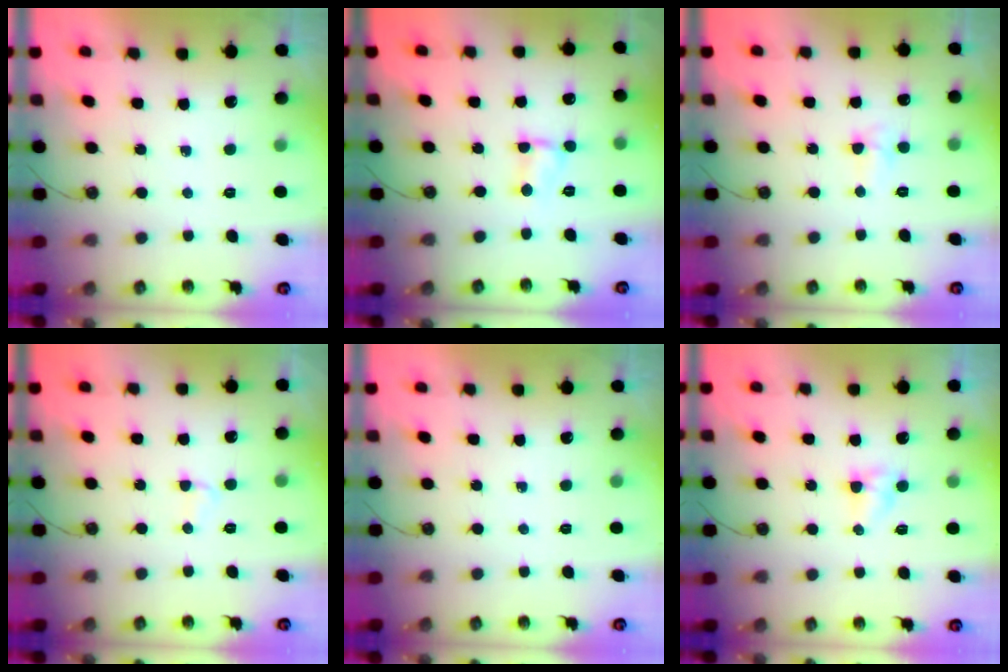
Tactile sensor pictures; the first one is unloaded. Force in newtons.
{"total": 1.8, "press": 1.8, "slide": 0.3}
{"total": 5.4, "press": 4.5, "slide": 3.0}
{"total": 2.5, "press": 2.5, "slide": 0.5}
{"total": 0.0}
{"total": 2.8, "press": 2.8, "slide": 0.2}